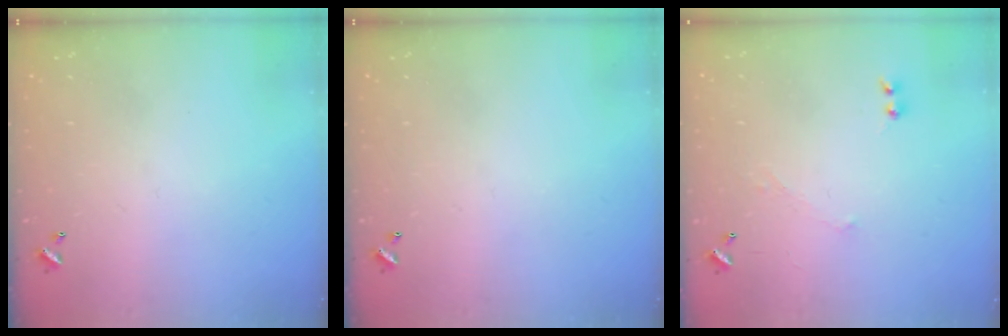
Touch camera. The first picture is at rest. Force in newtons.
{"total": 0.0}
{"total": 0.9, "press": 0.3, "slide": 0.8}